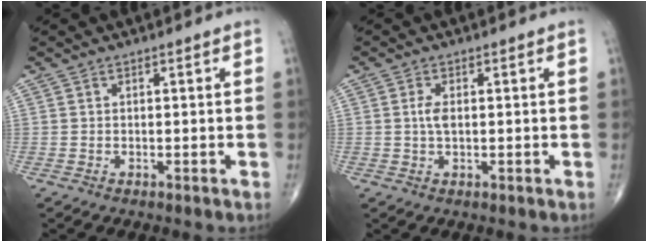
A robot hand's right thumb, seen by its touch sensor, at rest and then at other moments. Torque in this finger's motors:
{"motor_torque": [0.55, 0.72, 0.18, -0.08, 0.02]}